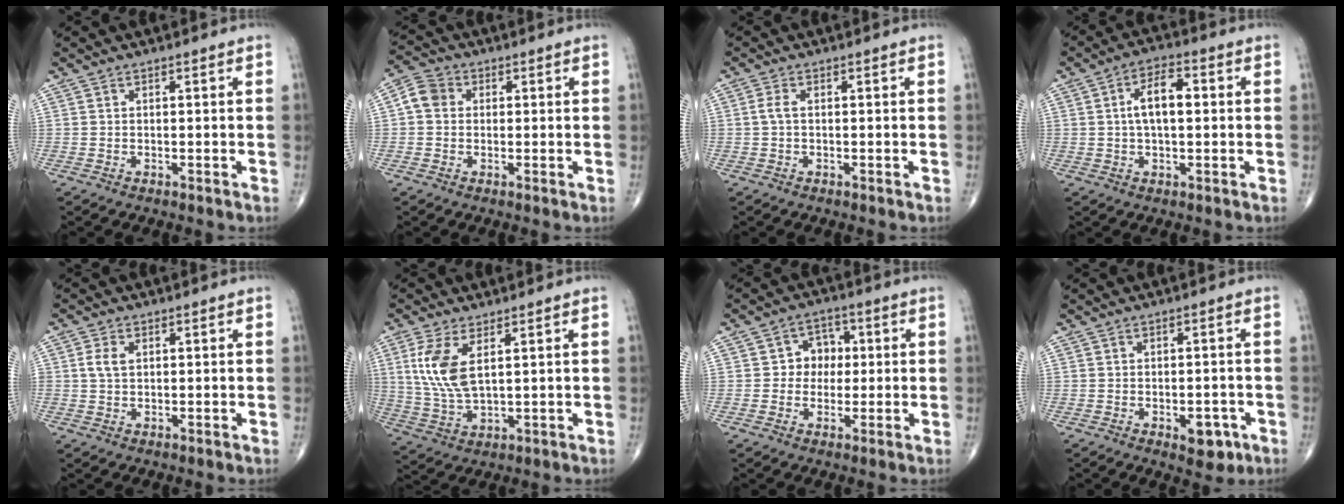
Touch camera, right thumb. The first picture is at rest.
{"total": 4.7, "force": [0.4, 4.0, 2.4], "torque": [-0.036, 0.013, -0.002]}
{"total": 1.9, "force": [0.1, 0.9, 1.7], "torque": [-0.039, 0.000, 0.000]}
{"total": 7.4, "force": [0.9, 3.5, 6.4], "torque": [-0.106, 0.015, 0.009]}
{"total": 3.1, "force": [0.7, 2.1, 2.2], "torque": [-0.045, 0.004, 0.015]}
{"total": 9.4, "force": [2.9, 4.0, 8.0], "torque": [-0.175, -0.011, 0.068]}
{"total": 5.9, "force": [0.4, 5.2, 2.7], "torque": [0.000, 0.011, -0.002]}
{"total": 5.0, "force": [-2.1, 2.7, 3.6], "torque": [-0.029, 0.008, -0.021]}